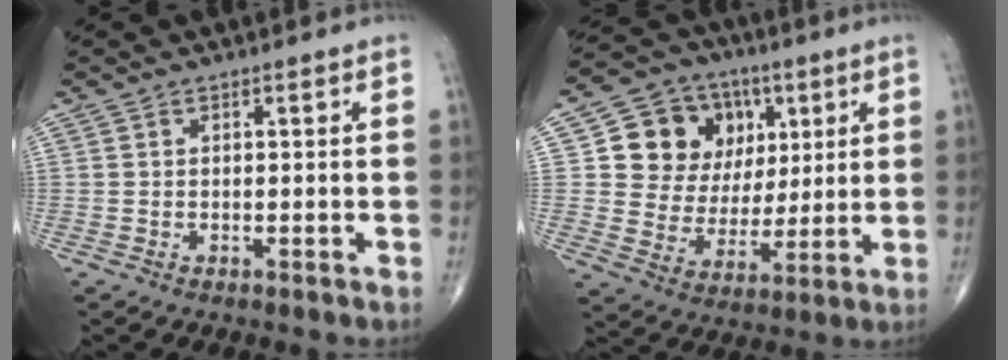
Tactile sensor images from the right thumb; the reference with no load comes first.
{"total": 16.0, "force": [4.9, 13.4, 7.2], "torque": [-0.070, 0.004, 0.095]}